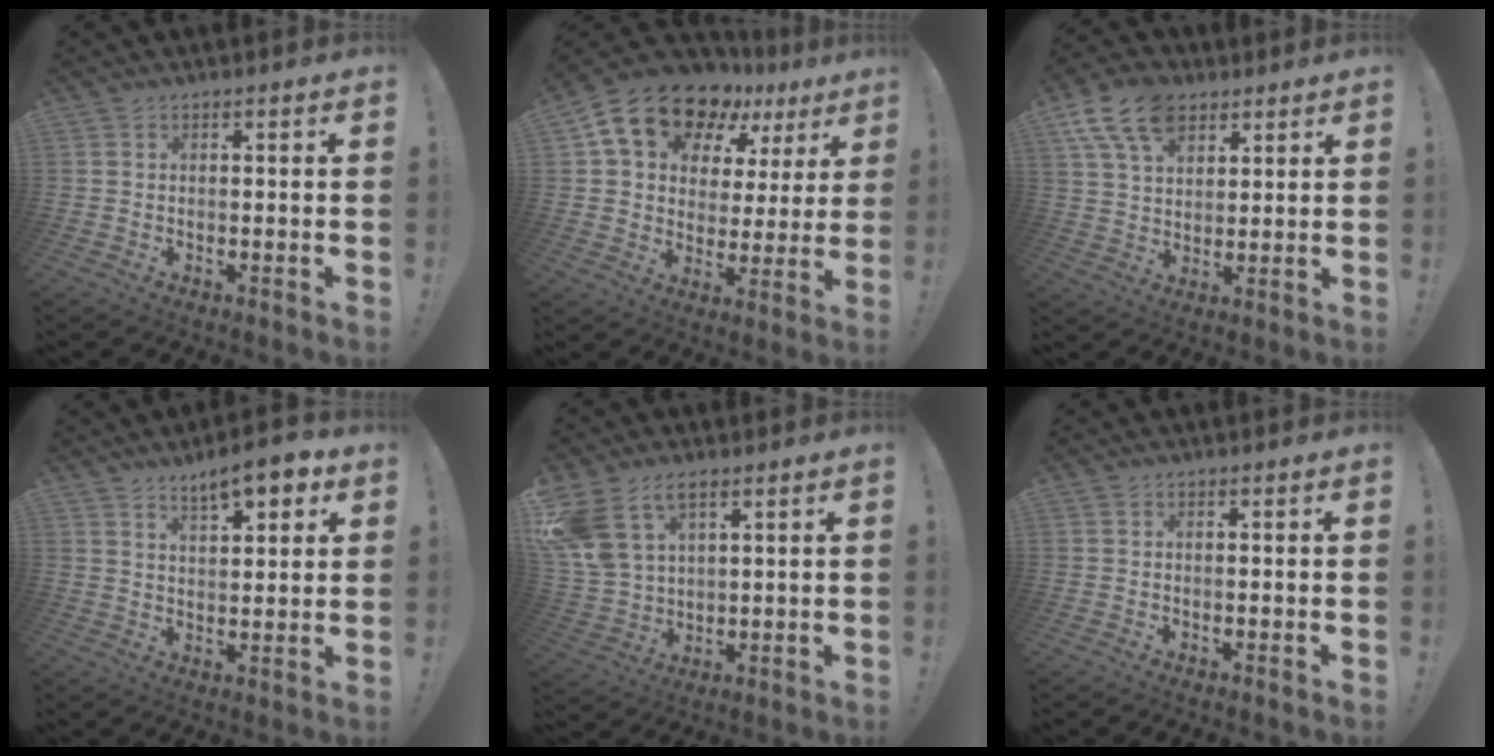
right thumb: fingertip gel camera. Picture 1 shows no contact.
{"total": 17.3, "force": [11.8, 9.8, 8.2], "torque": [-0.136, -0.078, 0.215]}
{"total": 14.3, "force": [7.8, 9.1, 7.8], "torque": [-0.140, -0.029, 0.146]}
{"total": 8.5, "force": [5.8, 2.8, 5.6], "torque": [-0.075, -0.033, 0.098]}
{"total": 11.6, "force": [6.8, 7.2, 6.1], "torque": [-0.128, -0.029, 0.134]}
{"total": 0.0}